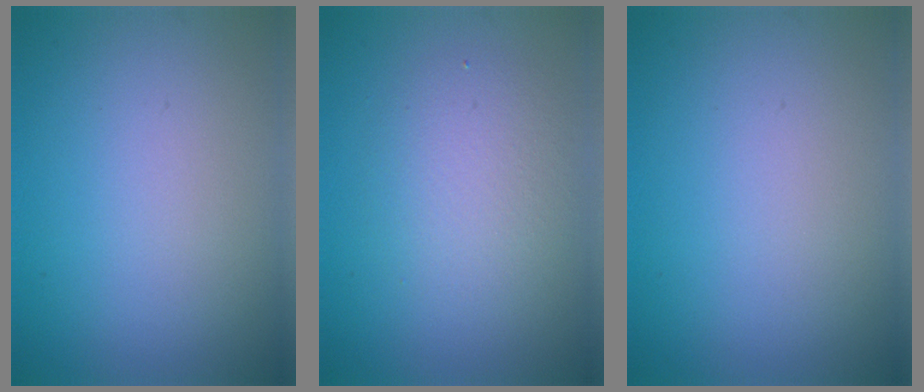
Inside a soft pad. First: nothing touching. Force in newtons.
{"total": 3.3, "press": 3.3, "slide": 0.1}
{"total": 0.0}